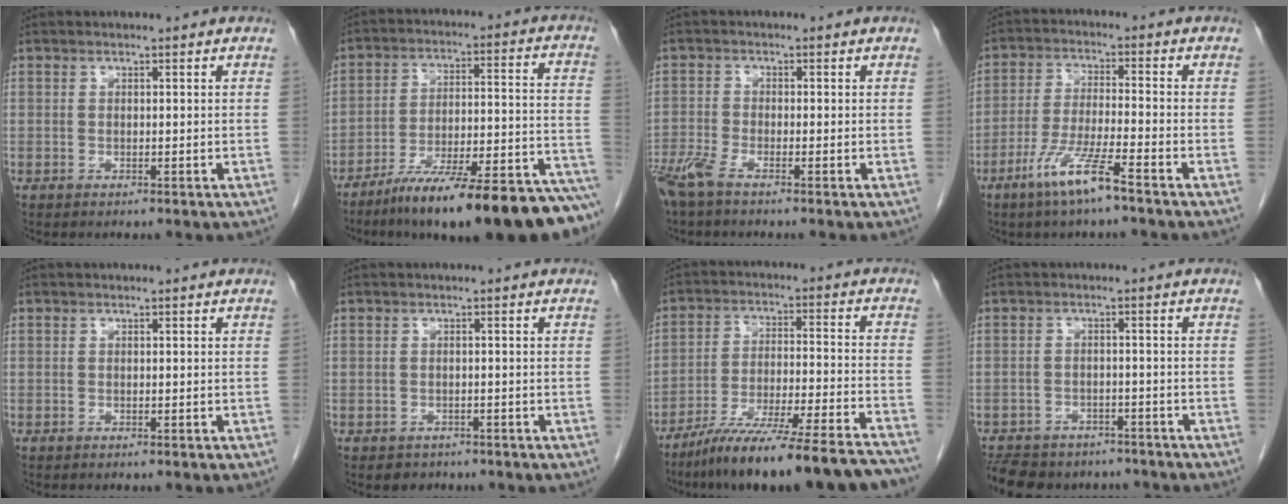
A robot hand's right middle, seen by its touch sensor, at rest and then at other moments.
{"total": 23.6, "force": [-19.0, 1.7, 14.0], "torque": [-0.134, 0.016, -0.285]}
{"total": 3.9, "force": [-3.0, 0.3, 2.4], "torque": [-0.056, -0.009, -0.066]}
{"total": 7.9, "force": [-5.0, -0.1, 6.0], "torque": [-0.124, -0.014, -0.098]}
{"total": 0.0}
{"total": 2.1, "force": [-1.5, 1.5, 0.1], "torque": [-0.007, 0.004, -0.020]}
{"total": 21.4, "force": [-18.3, 0.5, 11.2], "torque": [-0.135, -0.019, -0.281]}
{"total": 13.3, "force": [-11.0, 6.2, 4.2], "torque": [-0.093, 0.001, -0.140]}